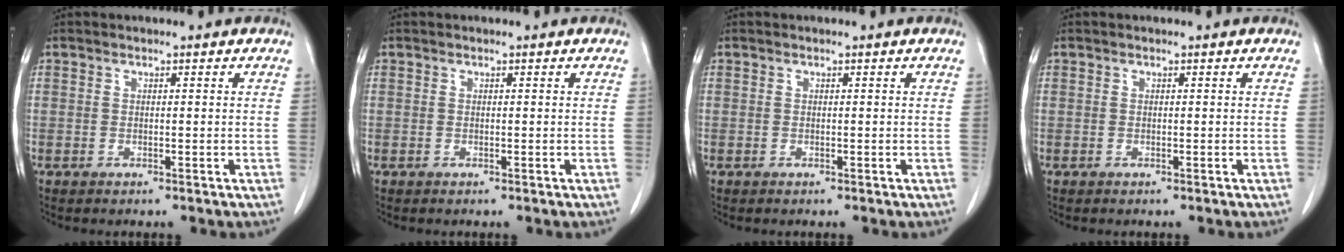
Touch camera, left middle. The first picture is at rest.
{"total": 0.0}
{"total": 0.0}
{"total": 0.0}